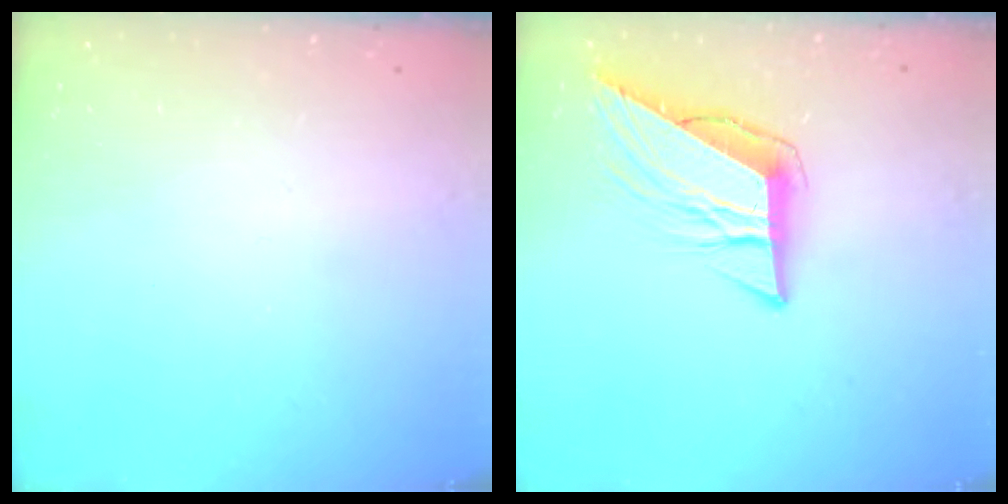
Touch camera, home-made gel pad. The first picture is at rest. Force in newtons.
{"total": 9.9, "press": 9.9, "slide": 0.8}